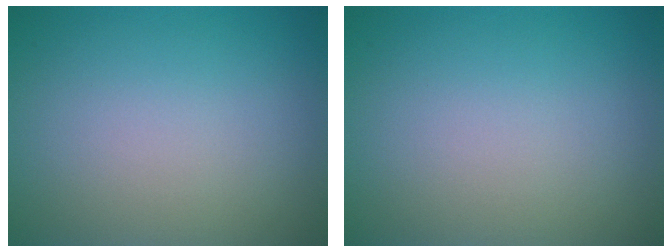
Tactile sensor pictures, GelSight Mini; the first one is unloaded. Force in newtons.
{"total": 0.0}